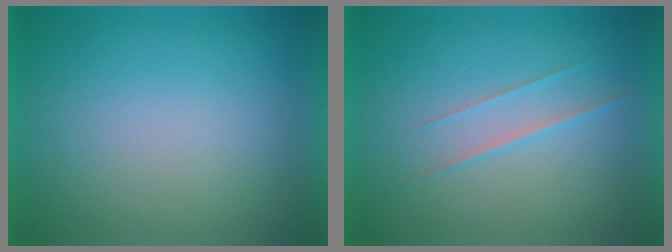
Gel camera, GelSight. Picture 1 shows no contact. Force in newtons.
{"total": 1.6}